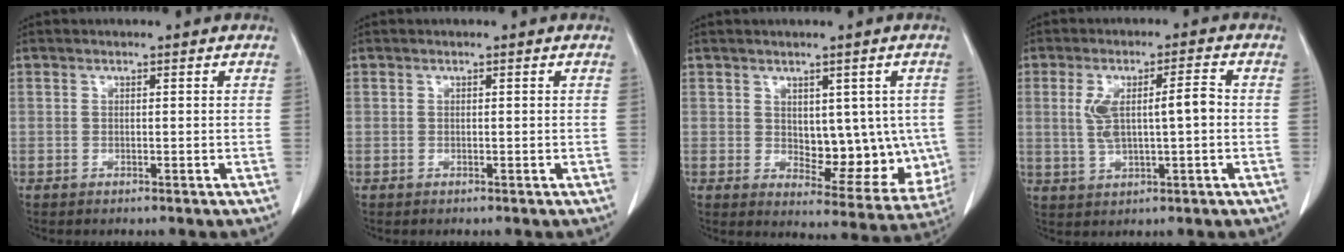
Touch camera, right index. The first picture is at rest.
{"total": 0.0}
{"total": 10.8, "force": [0.5, 5.9, 9.0], "torque": [-0.101, 0.000, 0.027]}
{"total": 7.2, "force": [0.2, 1.8, 6.9], "torque": [-0.139, 0.018, 0.012]}